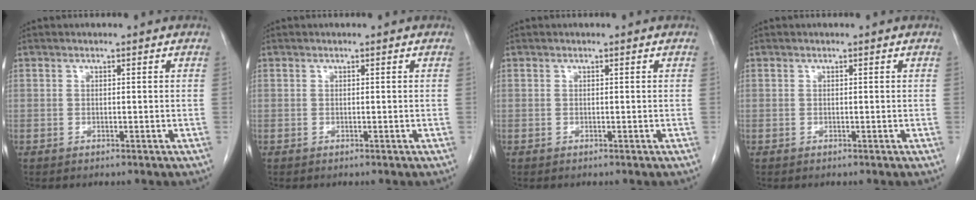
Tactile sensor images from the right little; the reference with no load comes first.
{"total": 0.0}
{"total": 0.0}
{"total": 0.0}